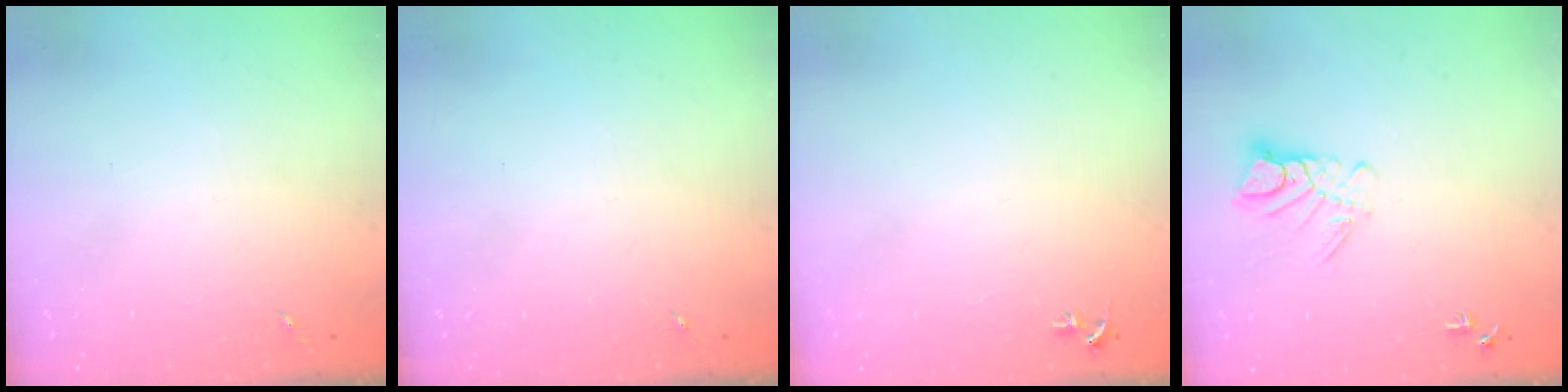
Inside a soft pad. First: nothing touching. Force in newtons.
{"total": 0.0}
{"total": 3.1, "press": 3.1, "slide": 0.3}
{"total": 7.6, "press": 7.5, "slide": 0.7}